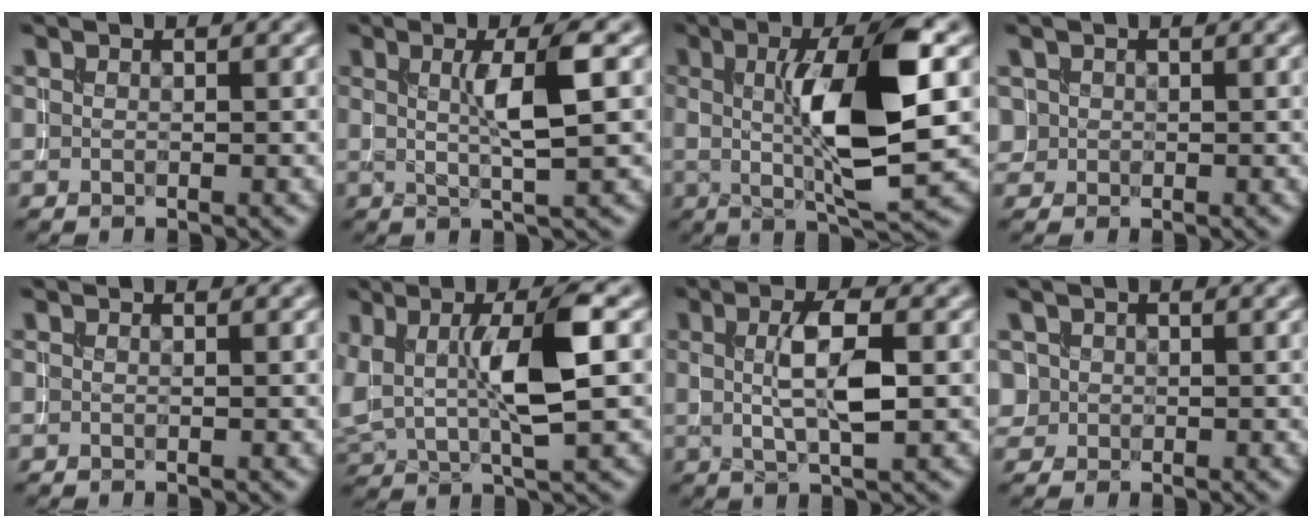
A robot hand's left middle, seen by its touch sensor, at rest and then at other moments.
{"total": 4.3, "force": [0.8, 0.5, 4.2], "torque": [-0.069, 0.004, 0.012]}
{"total": 9.7, "force": [0.8, 2.1, 9.4], "torque": [-0.144, -0.001, 0.017]}
{"total": 0.8, "force": [0.2, 0.8, -0.2], "torque": [0.010, 0.002, 0.000]}
{"total": 0.0}
{"total": 7.1, "force": [1.4, 2.1, 6.7], "torque": [-0.121, 0.008, 0.022]}
{"total": 4.7, "force": [0.6, 1.1, 4.5], "torque": [-0.082, 0.007, 0.010]}
{"total": 1.2, "force": [0.1, 1.2, -0.1], "torque": [0.015, -0.001, 0.000]}